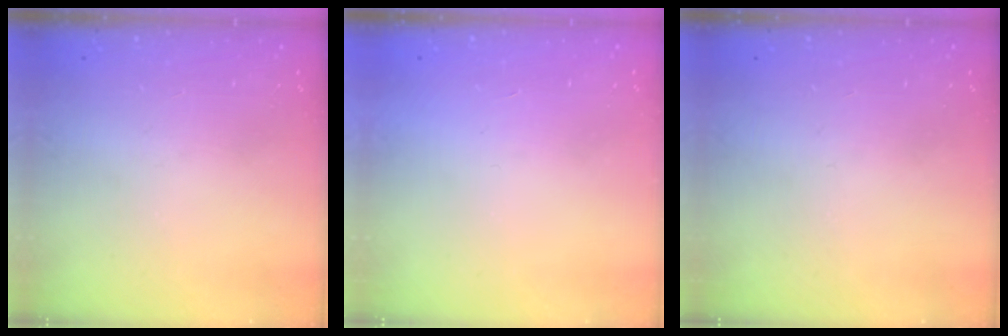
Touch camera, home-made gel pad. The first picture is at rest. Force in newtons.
{"total": 1.7, "press": 1.7, "slide": 0.1}
{"total": 0.0}